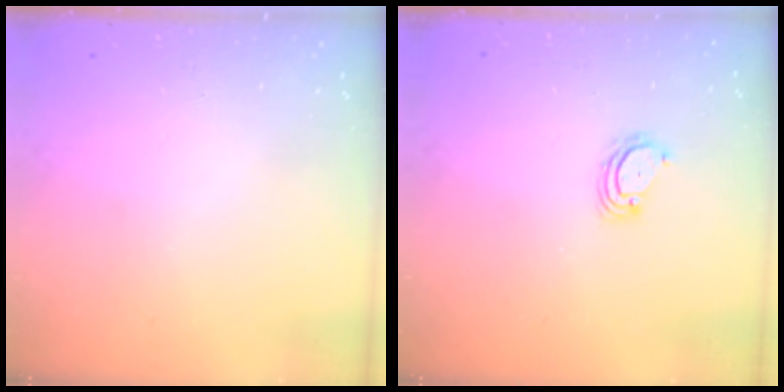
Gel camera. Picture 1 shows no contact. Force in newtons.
{"total": 3.2, "press": 3.2, "slide": 0.3}